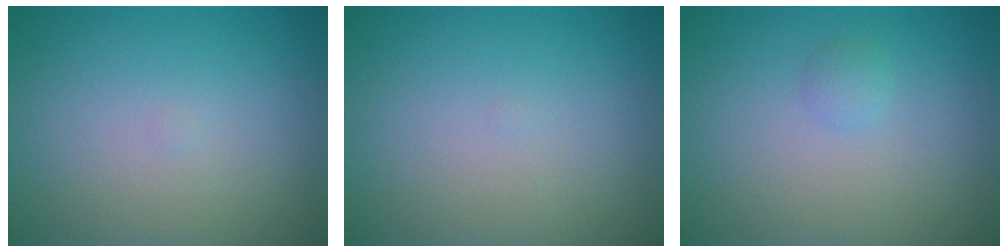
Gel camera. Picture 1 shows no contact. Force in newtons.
{"total": 0.0}
{"total": 0.8, "press": 0.8, "slide": 0.1}